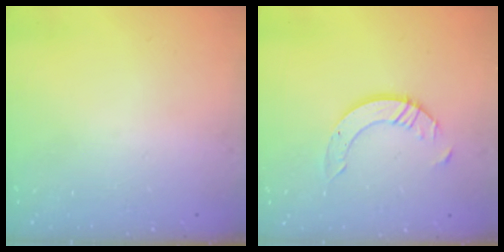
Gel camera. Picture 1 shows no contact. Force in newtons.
{"total": 8.1, "press": 8.1, "slide": 0.7}